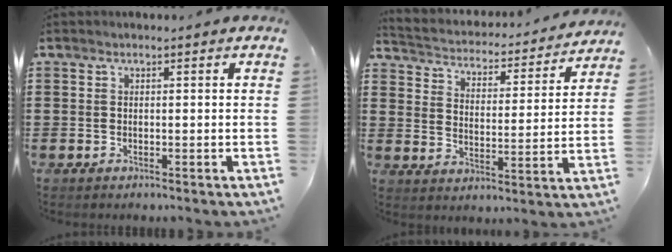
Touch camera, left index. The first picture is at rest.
{"total": 2.9, "force": [2.9, 0.3, 0.0], "torque": [-0.022, -0.032, 0.039]}